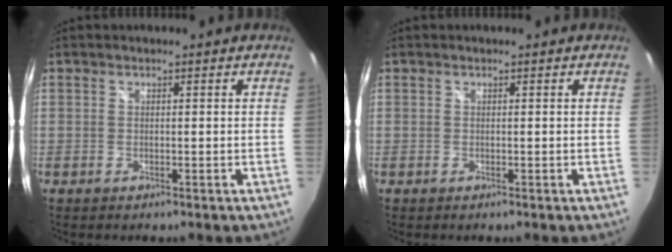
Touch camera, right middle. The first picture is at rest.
{"total": 0.0}